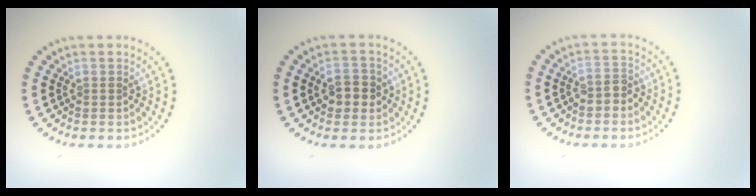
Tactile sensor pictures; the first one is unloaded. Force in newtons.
{"total": 2.6, "press": 2.5, "slide": 0.3}
{"total": 1.7, "press": 1.5, "slide": 0.8}